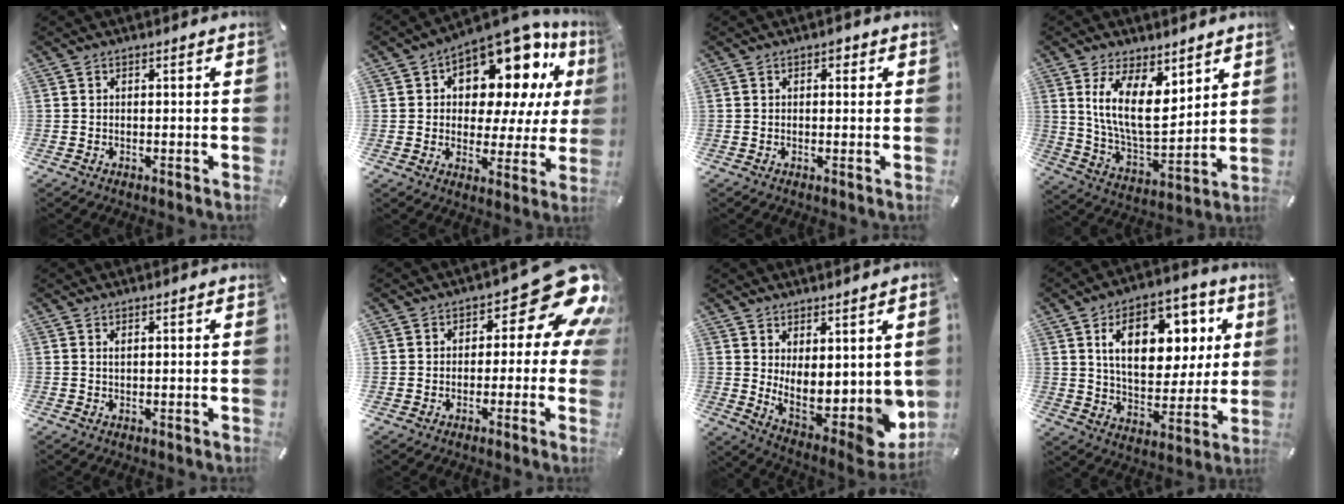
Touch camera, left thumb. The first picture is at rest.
{"total": 15.7, "force": [9.4, 8.7, 9.1], "torque": [-0.126, -0.085, 0.160]}
{"total": 1.5, "force": [0.4, 1.1, 0.9], "torque": [-0.005, 0.000, 0.003]}
{"total": 14.5, "force": [6.5, 7.5, 10.6], "torque": [-0.217, -0.039, 0.114]}
{"total": 0.6, "force": [0.3, 0.1, 0.5], "torque": [-0.010, 0.000, 0.006]}
{"total": 17.2, "force": [6.8, 9.2, 12.8], "torque": [-0.160, -0.045, 0.114]}
{"total": 8.9, "force": [1.5, 5.3, 7.0], "torque": [-0.065, -0.056, 0.045]}
{"total": 17.4, "force": [6.5, 11.0, 11.9], "torque": [-0.182, -0.009, 0.112]}